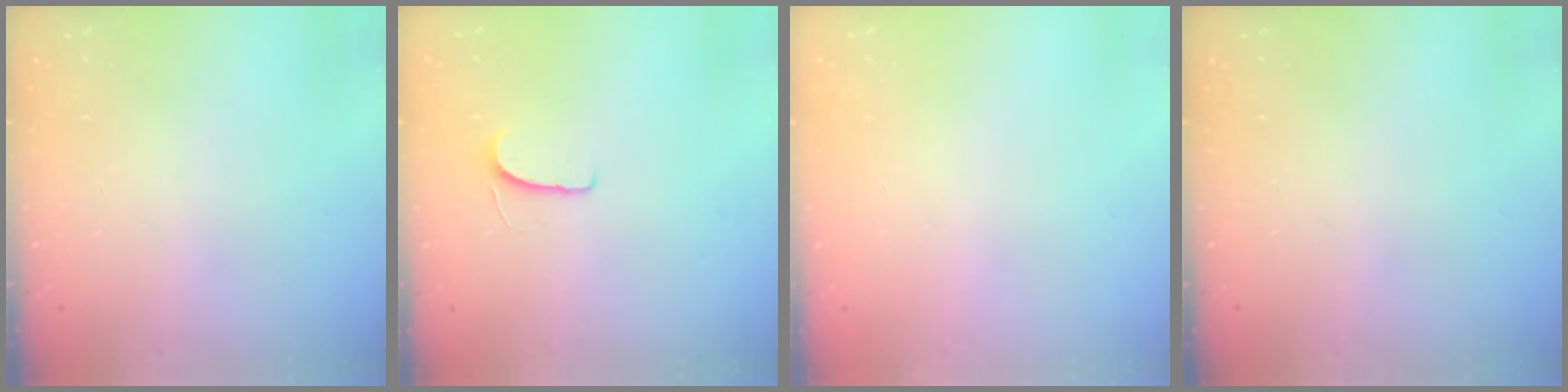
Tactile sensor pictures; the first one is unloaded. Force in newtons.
{"total": 6.4, "press": 6.4, "slide": 0.5}
{"total": 0.0}
{"total": 0.0}